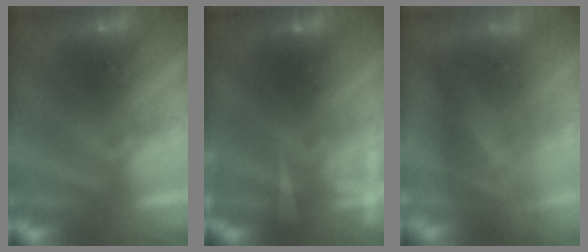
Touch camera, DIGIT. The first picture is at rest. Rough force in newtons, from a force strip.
{"total": 9.2}
{"total": 7.4}